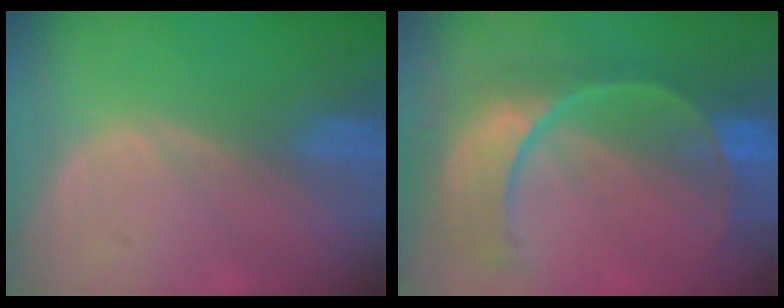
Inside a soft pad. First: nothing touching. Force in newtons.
{"total": 11.2, "press": 9.3, "slide": 6.1}